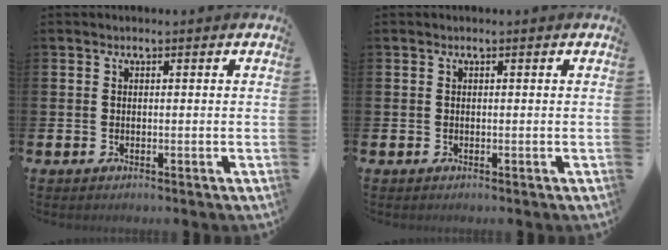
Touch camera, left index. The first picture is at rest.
{"total": 0.0}